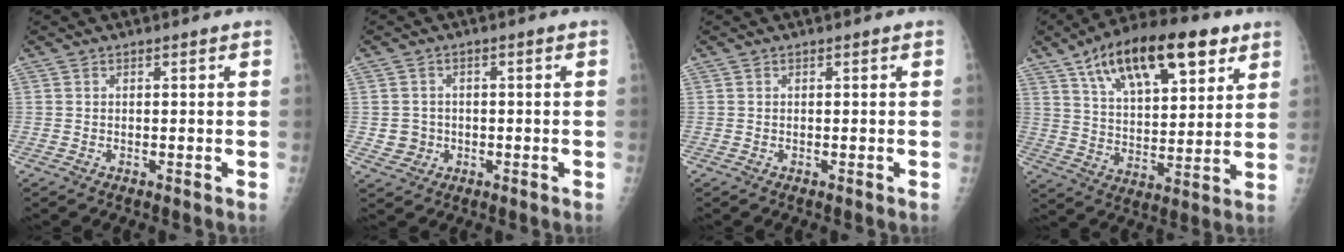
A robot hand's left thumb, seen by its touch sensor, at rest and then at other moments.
{"total": 3.3, "force": [-0.7, 3.2, 0.4], "torque": [0.010, 0.006, -0.008]}
{"total": 0.0}
{"total": 21.7, "force": [11.6, 9.6, 15.6], "torque": [-0.225, -0.022, 0.193]}